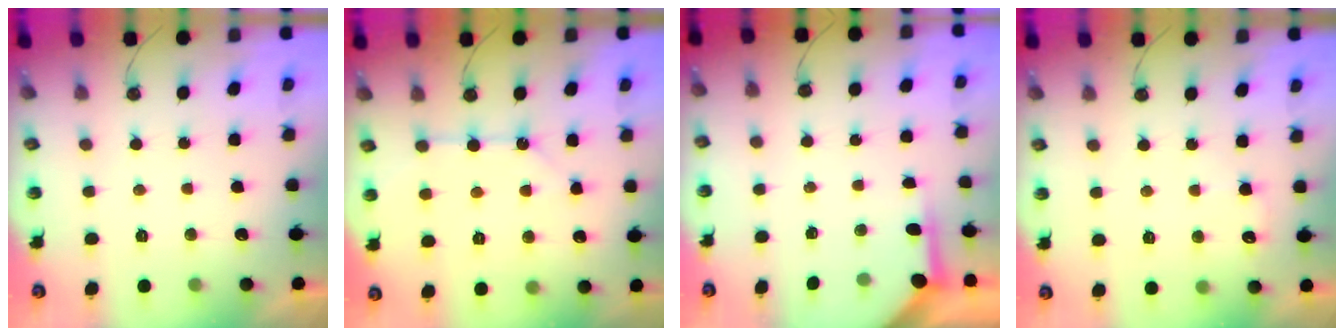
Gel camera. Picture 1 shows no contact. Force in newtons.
{"total": 9.9, "press": 9.9, "slide": 0.9}
{"total": 3.5, "press": 3.4, "slide": 0.5}
{"total": 3.8, "press": 3.7, "slide": 0.4}